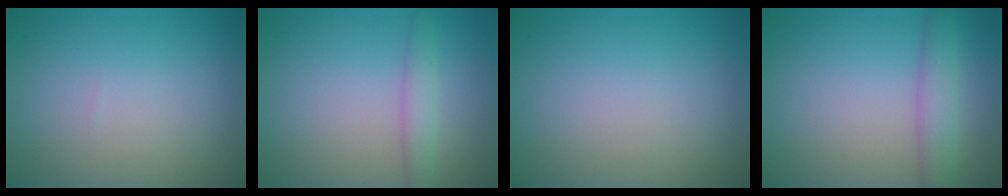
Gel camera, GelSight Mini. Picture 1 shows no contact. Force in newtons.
{"total": 1.9, "press": 1.9, "slide": 0.1}
{"total": 0.0}
{"total": 3.0, "press": 3.0, "slide": 0.1}